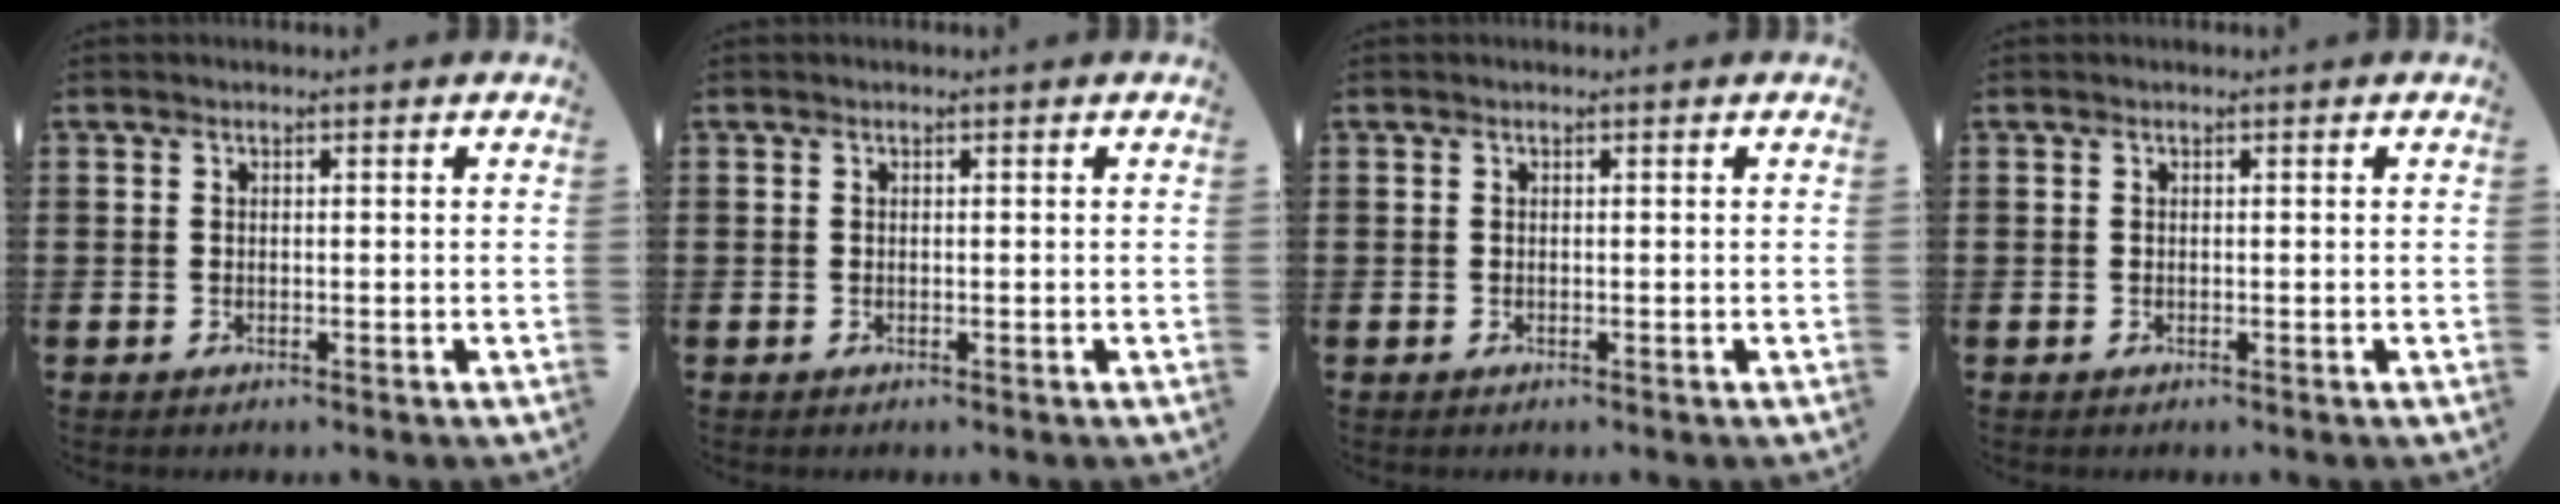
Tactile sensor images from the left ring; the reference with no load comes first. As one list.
[{"total": 0.0}, {"total": 0.0}, {"total": 0.0}]